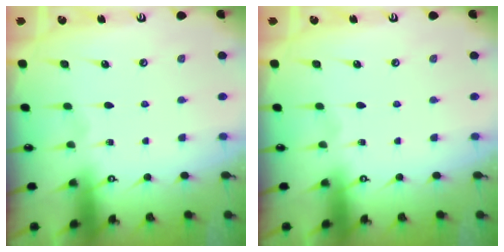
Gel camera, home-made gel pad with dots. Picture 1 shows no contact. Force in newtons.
{"total": 0.0}